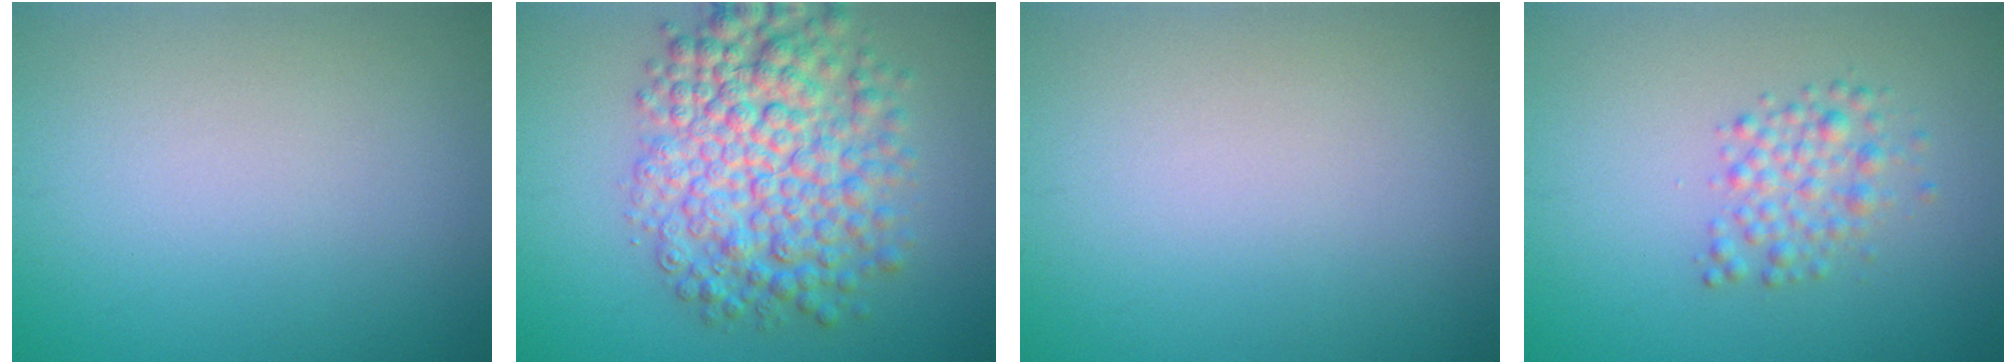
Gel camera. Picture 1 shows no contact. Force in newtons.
{"total": 8.5, "press": 8.5, "slide": 0.1}
{"total": 0.0}
{"total": 2.4, "press": 2.4, "slide": 0.1}